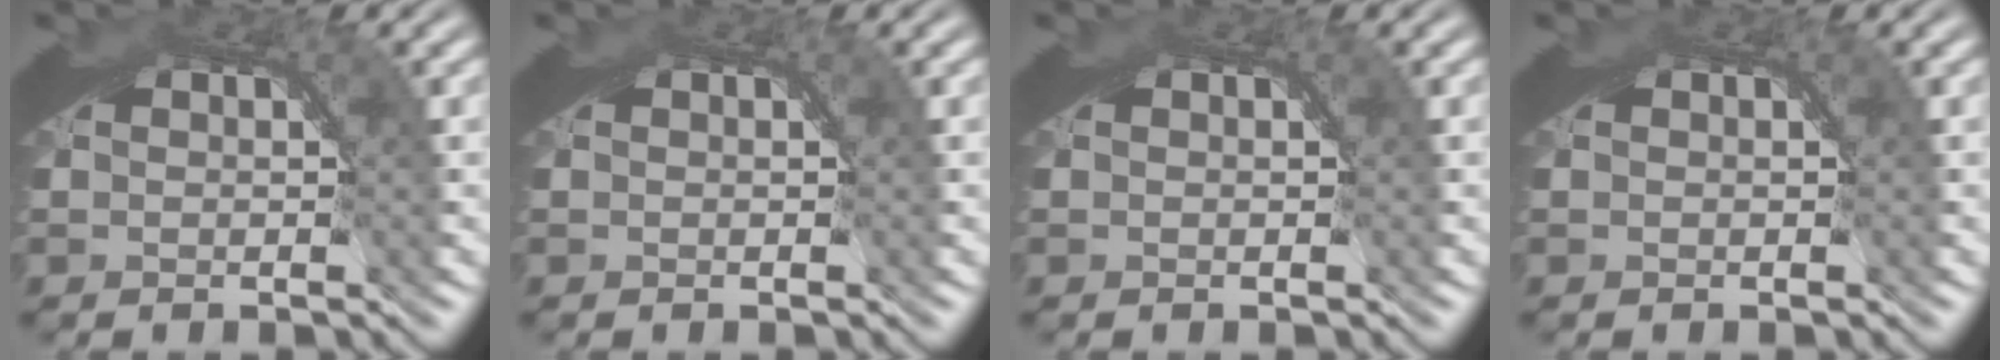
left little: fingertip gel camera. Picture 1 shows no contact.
{"total": 0.0}
{"total": 0.0}
{"total": 0.0}